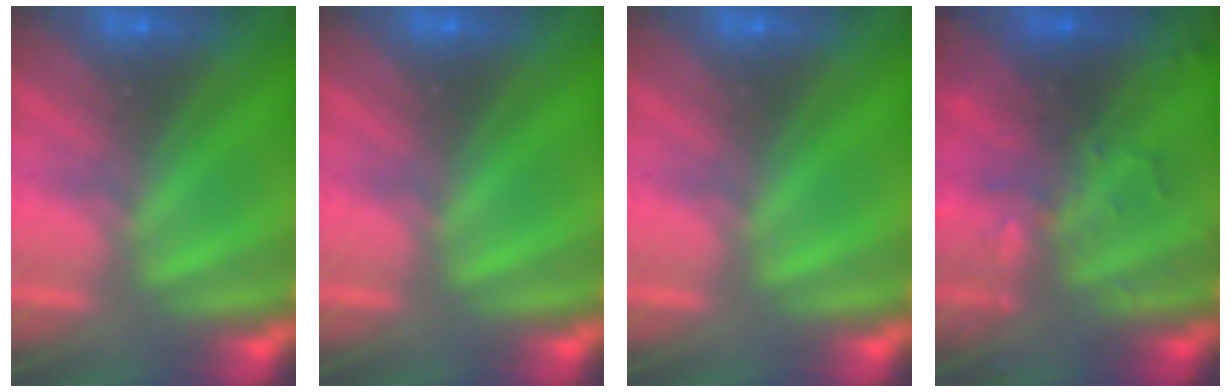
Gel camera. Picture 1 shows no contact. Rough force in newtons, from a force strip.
{"total": 0.0}
{"total": 0.0}
{"total": 3.0}